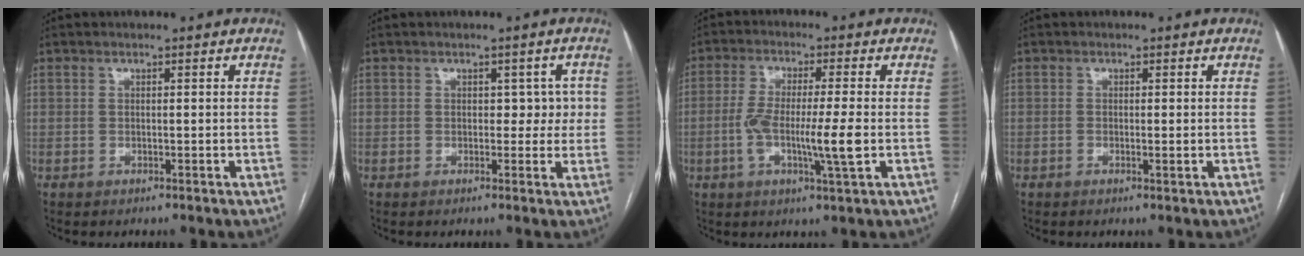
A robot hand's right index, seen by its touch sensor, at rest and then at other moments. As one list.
[{"total": 3.3, "force": [0.4, 2.3, 2.3], "torque": [-0.012, 0.015, 0.005]}, {"total": 8.8, "force": [-1.6, 0.2, 8.7], "torque": [-0.164, -0.007, -0.033]}, {"total": 1.0, "force": [-0.2, 0.2, 0.9], "torque": [-0.015, -0.003, -0.003]}]